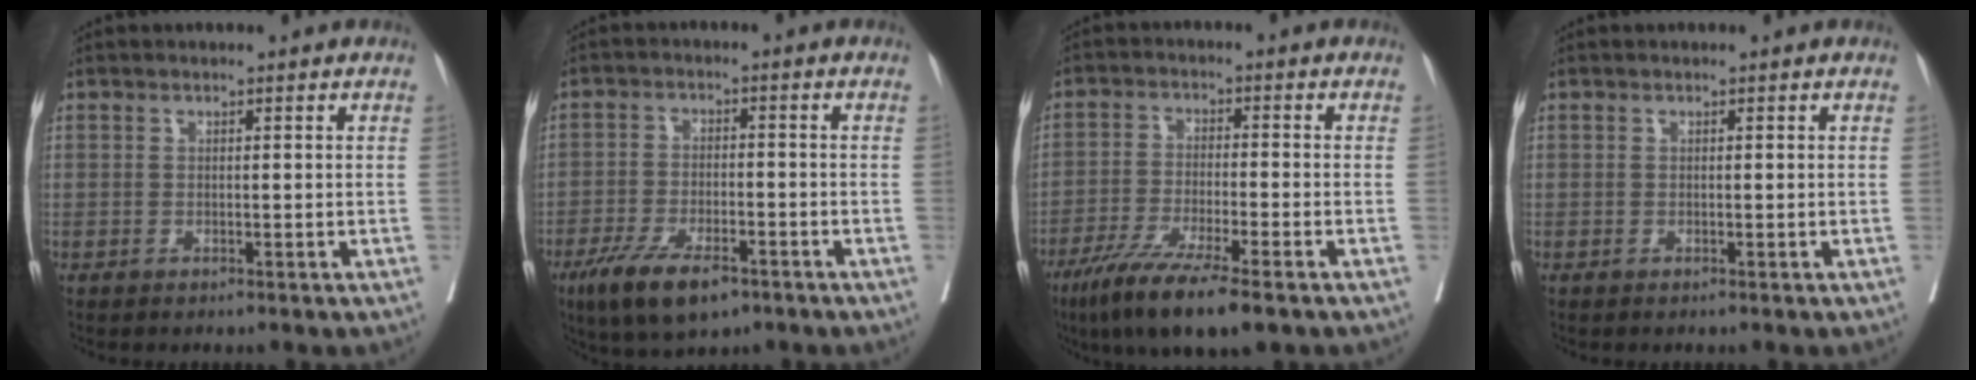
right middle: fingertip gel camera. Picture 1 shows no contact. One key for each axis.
{"total": 9.2, "fx": -5.9, "fy": 3.1, "fz": 6.4, "tx": -0.117, "ty": -0.012, "tz": -0.099}
{"total": 11.3, "fx": -7.6, "fy": 1.1, "fz": 8.3, "tx": -0.144, "ty": -0.029, "tz": -0.127}
{"total": 0.0}